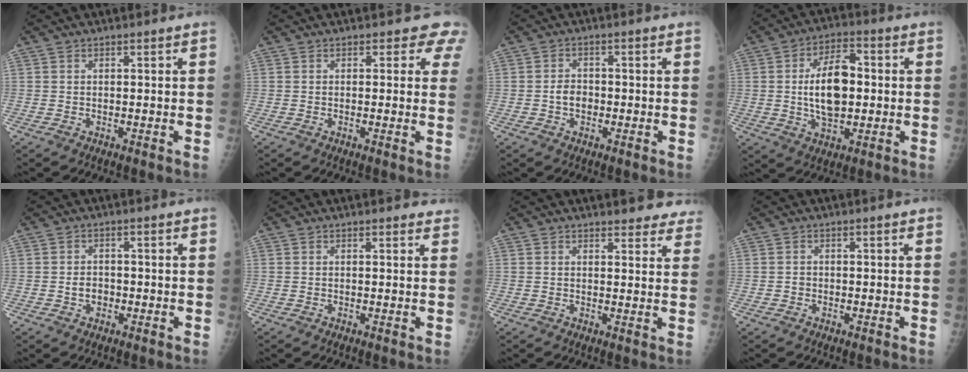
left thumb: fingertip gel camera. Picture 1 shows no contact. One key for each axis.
{"total": 3.2, "fx": 2.5, "fy": 1.8, "fz": 1.0, "tx": 0.024, "ty": -0.007, "tz": 0.007}
{"total": 3.1, "fx": -0.7, "fy": 2.4, "fz": 1.8, "tx": -0.017, "ty": 0.011, "tz": -0.015}
{"total": 12.2, "fx": 0.1, "fy": 6.9, "fz": 10.1, "tx": -0.151, "ty": 0.009, "tz": 0.004}
{"total": 2.6, "fx": -0.7, "fy": 2.1, "fz": 1.4, "tx": -0.010, "ty": 0.007, "tz": -0.010}
{"total": 2.6, "fx": 2.3, "fy": 0.9, "fz": 0.9, "tx": 0.007, "ty": -0.003, "tz": 0.018}
{"total": 8.6, "fx": 7.7, "fy": 2.6, "fz": 3.0, "tx": 0.006, "ty": -0.029, "tz": 0.073}
{"total": 0.8, "fx": -0.2, "fy": 0.7, "fz": 0.2, "tx": 0.003, "ty": 0.004, "tz": -0.004}